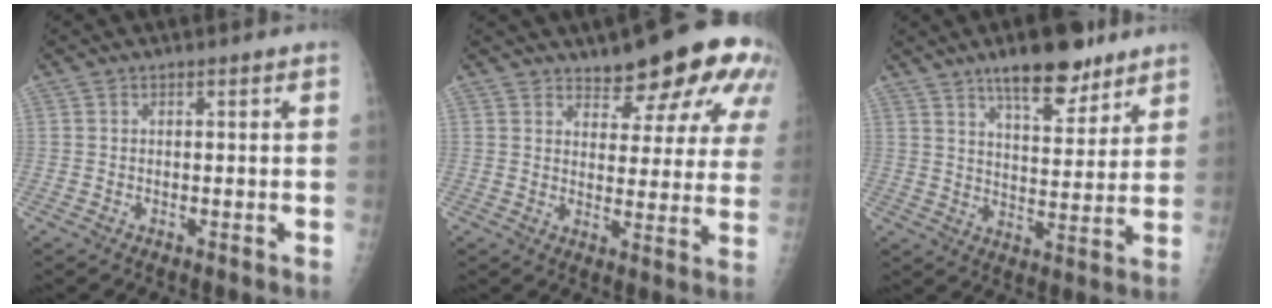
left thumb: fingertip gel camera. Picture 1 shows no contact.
{"total": 13.4, "force": [9.0, 5.1, 8.6], "torque": [-0.070, -0.044, 0.109]}
{"total": 12.5, "force": [8.8, 4.6, 7.7], "torque": [-0.083, -0.051, 0.136]}